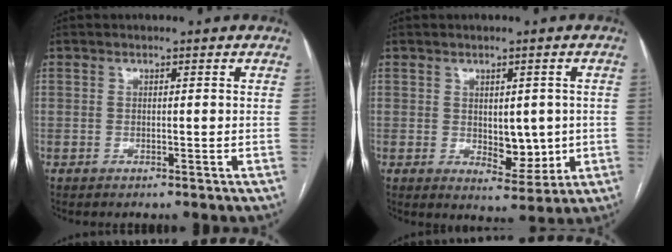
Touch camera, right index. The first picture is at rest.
{"total": 6.2, "force": [-0.2, 3.3, 5.2], "torque": [-0.067, -0.003, 0.011]}